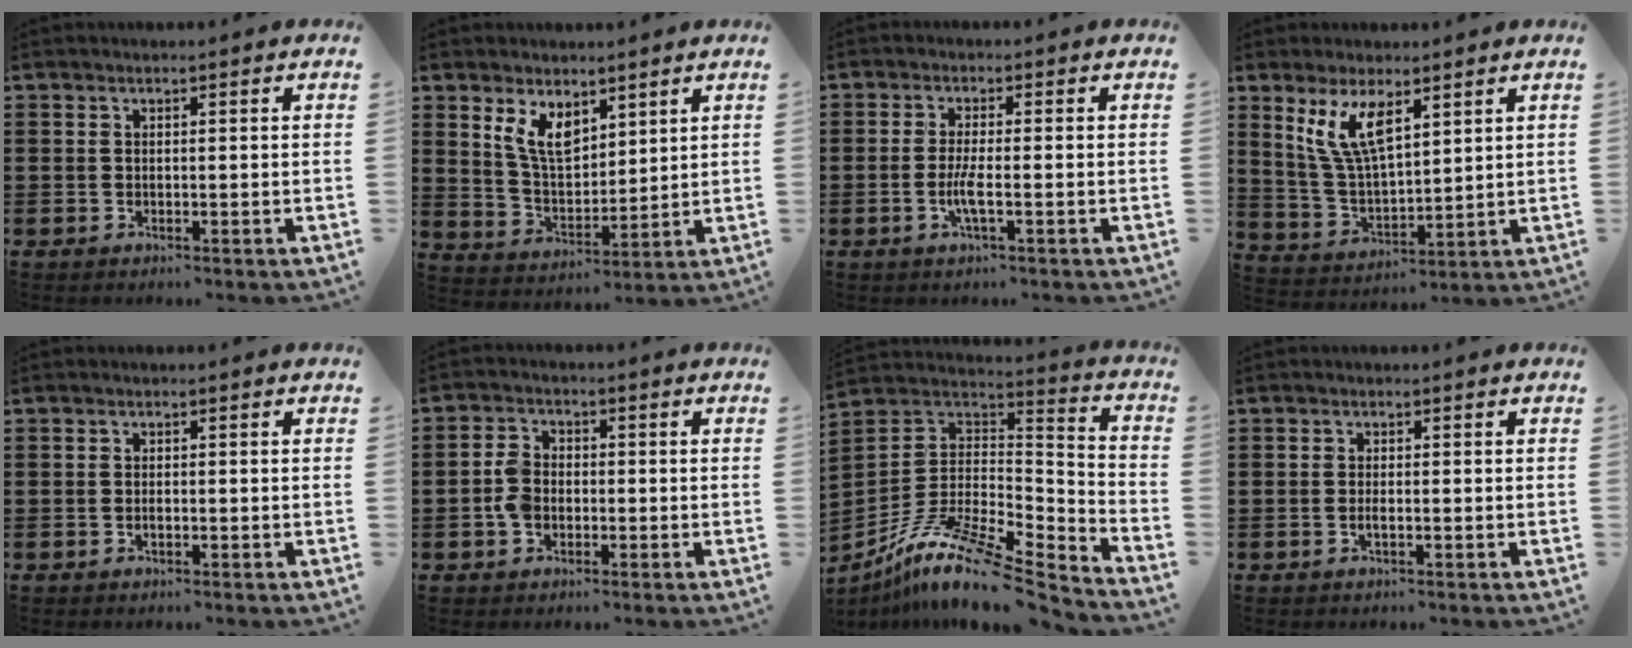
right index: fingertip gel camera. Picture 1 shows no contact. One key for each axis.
{"total": 6.8, "fx": 4.2, "fy": 3.5, "fz": 4.1, "tx": -0.093, "ty": -0.005, "tz": 0.077}
{"total": 3.4, "fx": -1.1, "fy": 0.3, "fz": 3.2, "tx": -0.069, "ty": -0.007, "tz": -0.025}
{"total": 8.6, "fx": 4.8, "fy": 3.2, "fz": 6.5, "tx": -0.146, "ty": -0.008, "tz": 0.084}
{"total": 0.5, "fx": -0.2, "fy": 0.1, "fz": 0.5, "tx": -0.010, "ty": -0.005, "tz": -0.002}
{"total": 4.0, "fx": -1.0, "fy": 2.8, "fz": 2.6, "tx": -0.072, "ty": -0.001, "tz": -0.023}
{"total": 12.5, "fx": -8.2, "fy": 3.2, "fz": 8.9, "tx": -0.170, "ty": 0.010, "tz": -0.154}
{"total": 0.9, "fx": -0.3, "fy": 0.1, "fz": 0.8, "tx": -0.015, "ty": -0.003, "tz": -0.005}